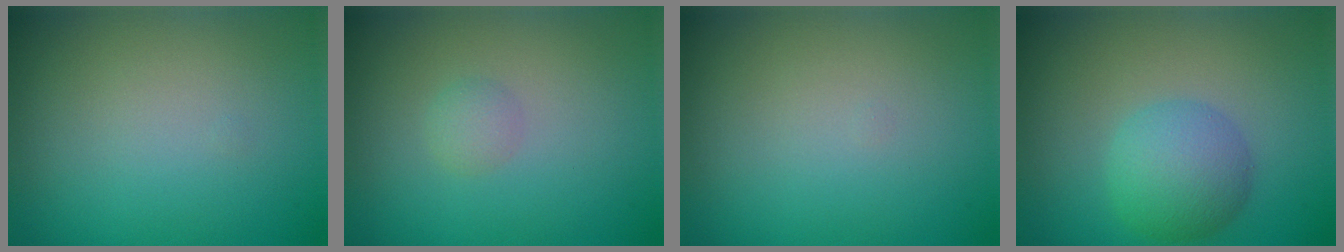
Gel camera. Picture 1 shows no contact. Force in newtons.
{"total": 1.0, "press": 1.0, "slide": 0.1}
{"total": 0.0}
{"total": 4.0, "press": 4.0, "slide": 0.2}